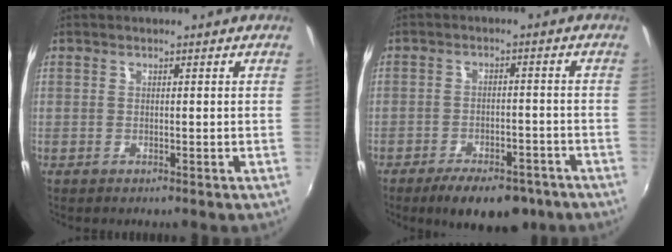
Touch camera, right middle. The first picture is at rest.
{"total": 11.7, "force": [-8.6, 4.8, 6.3], "torque": [-0.125, -0.010, -0.119]}